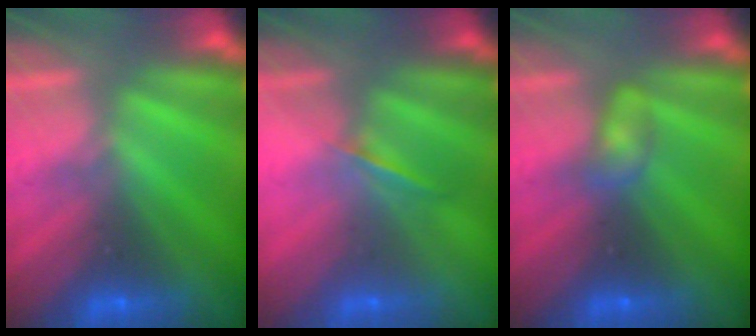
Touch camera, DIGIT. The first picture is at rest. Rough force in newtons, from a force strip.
{"total": 1.3}
{"total": 2.3}